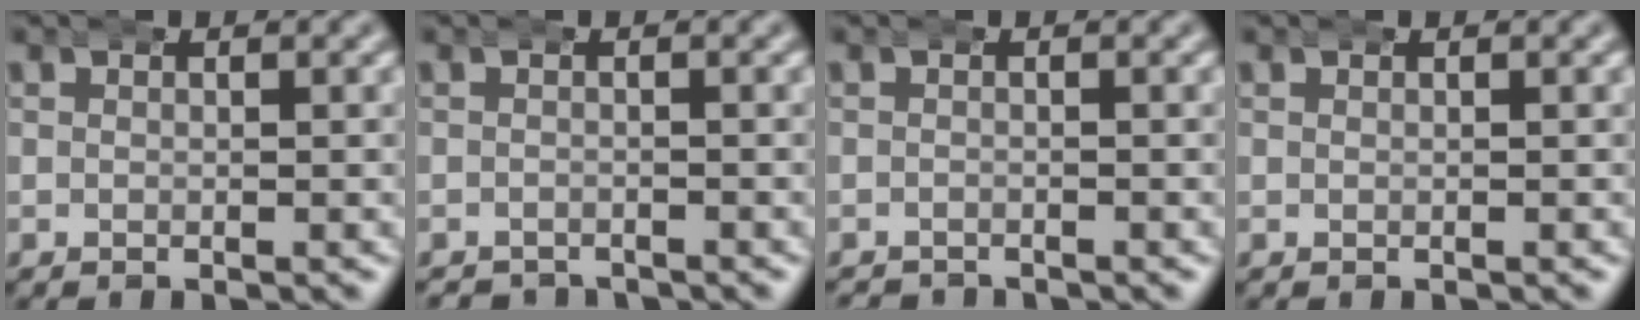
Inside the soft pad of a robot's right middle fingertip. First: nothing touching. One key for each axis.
{"total": 2.5, "fx": -2.5, "fy": 0.4, "fz": -0.2, "tx": 0.006, "ty": -0.011, "tz": -0.037}
{"total": 1.9, "fx": -1.9, "fy": 0.1, "fz": -0.2, "tx": 0.000, "ty": -0.012, "tz": -0.026}
{"total": 0.0}